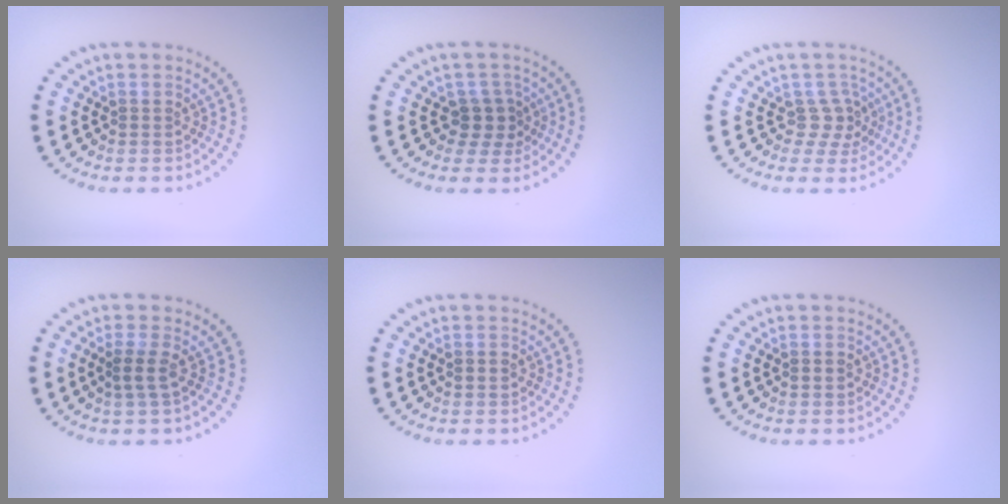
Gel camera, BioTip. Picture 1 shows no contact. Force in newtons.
{"total": 2.2, "press": 1.8, "slide": 1.3}
{"total": 2.1, "press": 1.6, "slide": 1.5}
{"total": 1.7, "press": 1.4, "slide": 1.1}
{"total": 1.0, "press": 1.0, "slide": 0.0}
{"total": 1.0, "press": 1.0, "slide": 0.0}